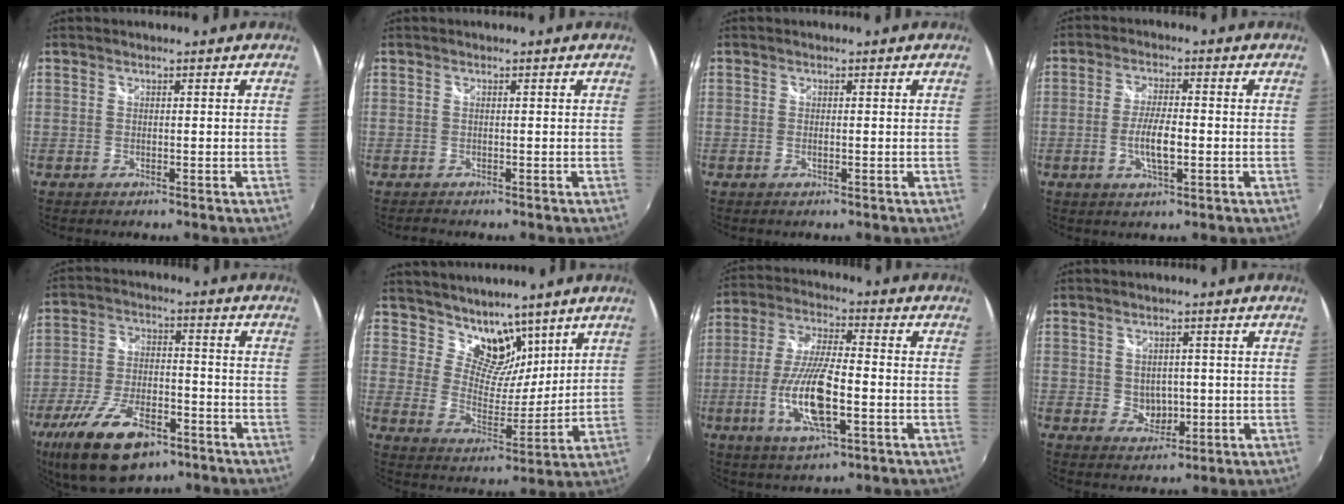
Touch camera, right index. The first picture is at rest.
{"total": 0.7, "force": [-0.5, 0.4, 0.1], "torque": [-0.003, -0.002, -0.009]}
{"total": 0.7, "force": [-0.1, 0.1, 0.7], "torque": [-0.015, 0.001, -0.005]}
{"total": 5.9, "force": [-1.4, 1.7, 5.5], "torque": [-0.111, -0.003, -0.025]}
{"total": 17.1, "force": [-10.5, 7.6, 11.1], "torque": [-0.237, -0.028, -0.181]}
{"total": 10.0, "force": [7.5, 5.8, 3.2], "torque": [-0.044, -0.005, 0.135]}
{"total": 13.7, "force": [-4.0, 3.7, 12.5], "torque": [-0.258, -0.010, -0.076]}
{"total": 4.3, "force": [0.0, 3.7, 2.2], "torque": [-0.035, -0.002, 0.006]}